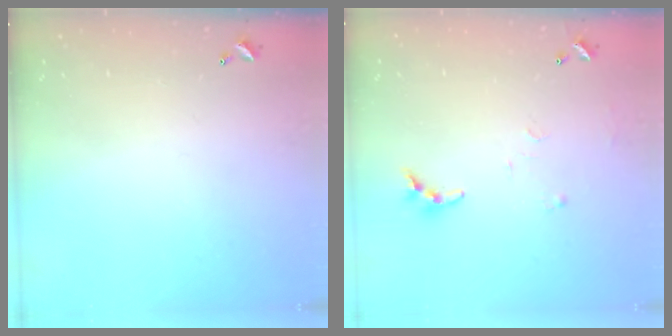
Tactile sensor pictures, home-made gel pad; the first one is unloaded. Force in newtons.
{"total": 7.9, "press": 7.9, "slide": 0.5}